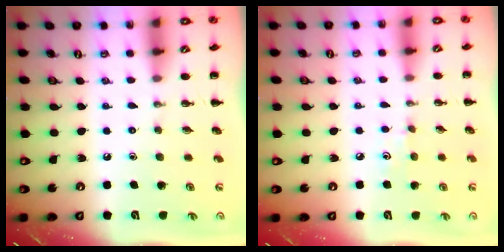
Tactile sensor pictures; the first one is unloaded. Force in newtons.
{"total": 4.8, "press": 4.6, "slide": 1.3}